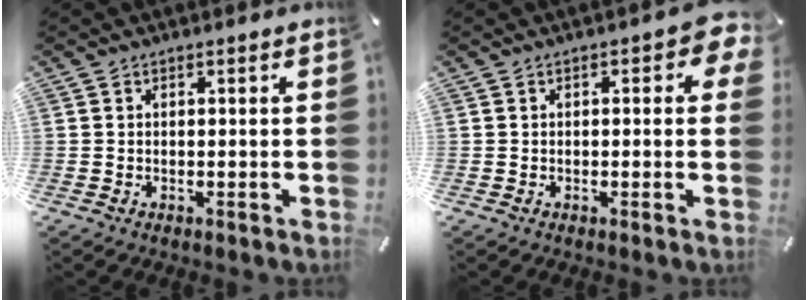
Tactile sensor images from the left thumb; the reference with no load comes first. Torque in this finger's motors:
{"motor_torque": [0.59, 0.12, 0.04, -0.20, 0.07]}